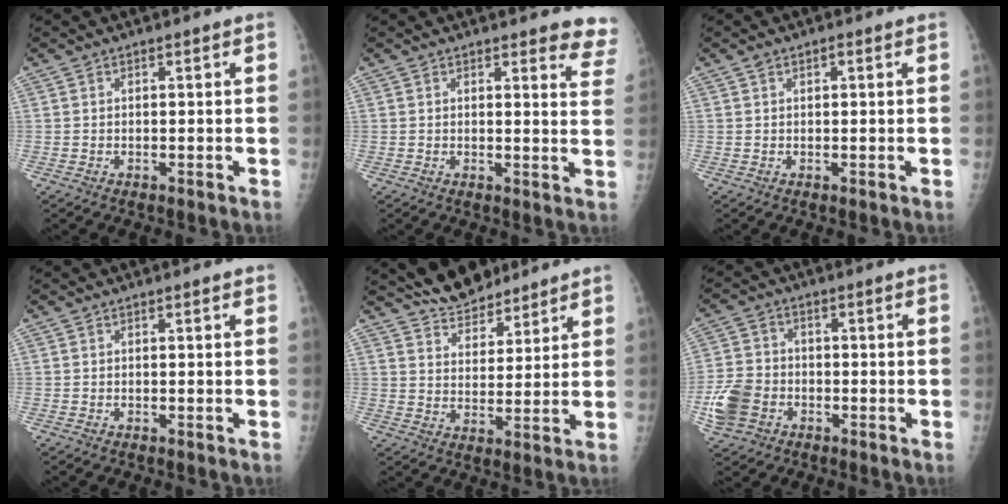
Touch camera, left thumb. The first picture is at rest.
{"total": 7.2, "force": [6.6, 1.9, 1.9], "torque": [0.022, -0.040, 0.043]}
{"total": 1.2, "force": [0.4, 0.6, 0.9], "torque": [-0.017, 0.005, 0.008]}
{"total": 0.0}
{"total": 10.2, "force": [9.0, 4.0, 2.7], "torque": [-0.016, -0.044, 0.154]}
{"total": 8.4, "force": [-3.0, 6.6, 4.4], "torque": [-0.086, 0.013, -0.059]}